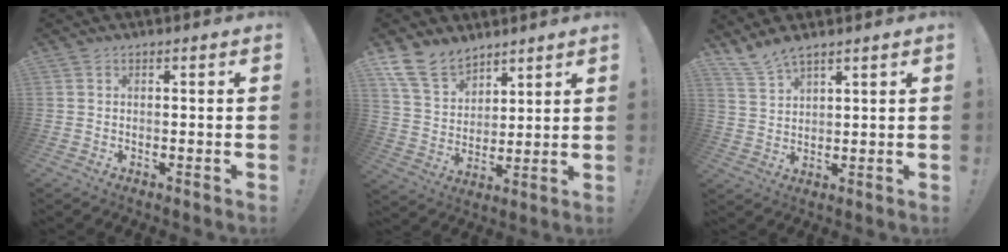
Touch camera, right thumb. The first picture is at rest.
{"total": 12.9, "force": [10.0, 7.0, 4.2], "torque": [-0.091, -0.061, 0.196]}
{"total": 5.7, "force": [5.0, 1.2, 2.4], "torque": [-0.057, -0.025, 0.096]}